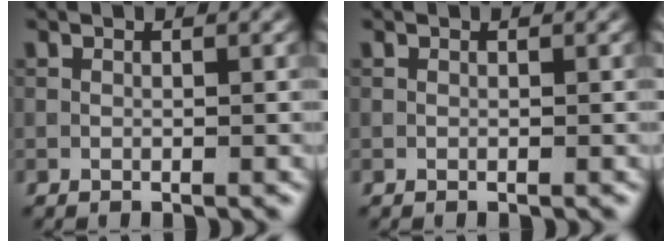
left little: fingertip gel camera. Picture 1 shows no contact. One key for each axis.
{"total": 0.0}